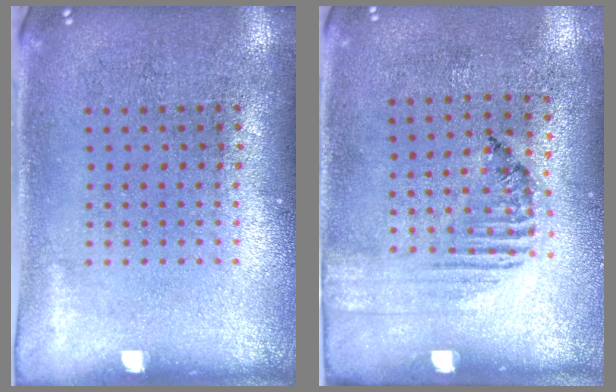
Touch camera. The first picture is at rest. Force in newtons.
{"total": 1.5, "press": 1.1, "slide": 1.1}